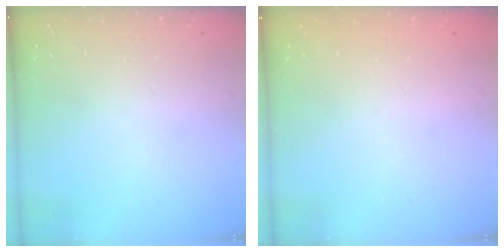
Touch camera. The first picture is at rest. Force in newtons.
{"total": 0.0}